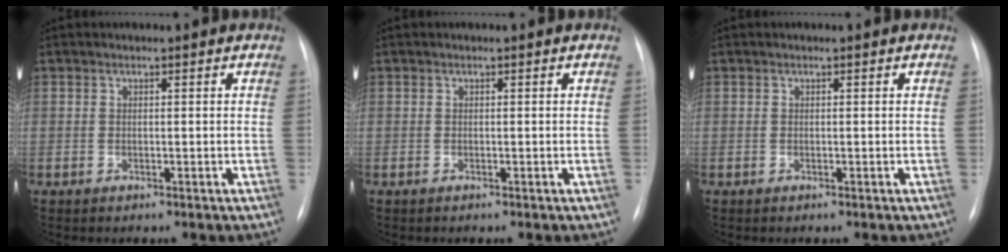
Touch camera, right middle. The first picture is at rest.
{"total": 0.0}
{"total": 0.0}